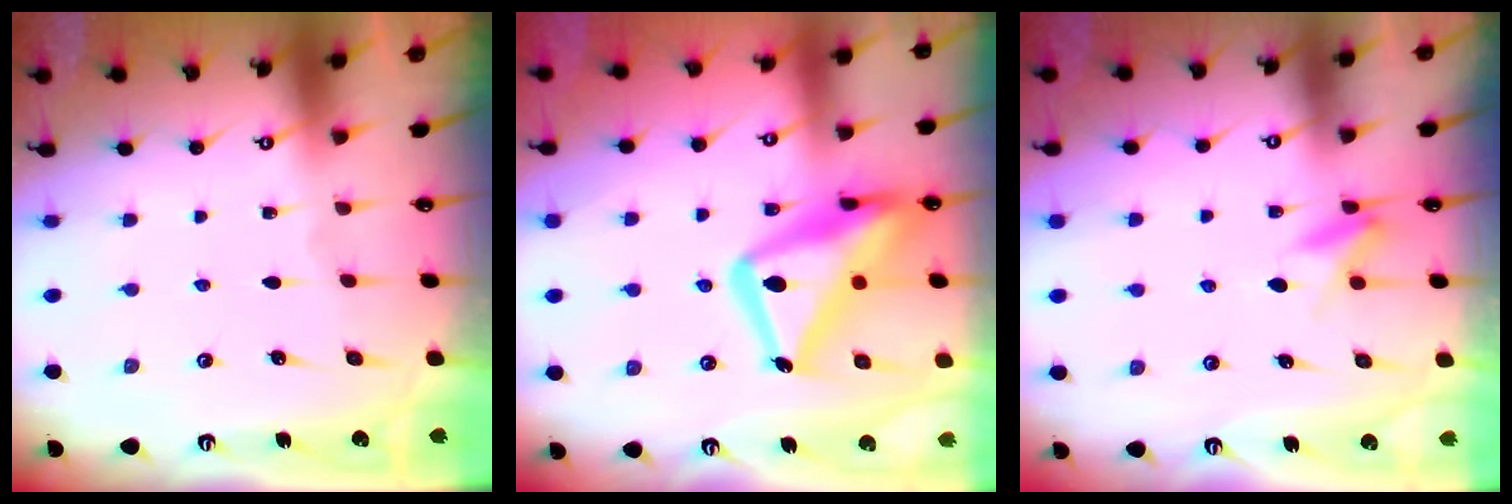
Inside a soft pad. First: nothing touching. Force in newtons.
{"total": 22.2, "press": 22.2, "slide": 1.8}
{"total": 6.6, "press": 6.3, "slide": 1.9}